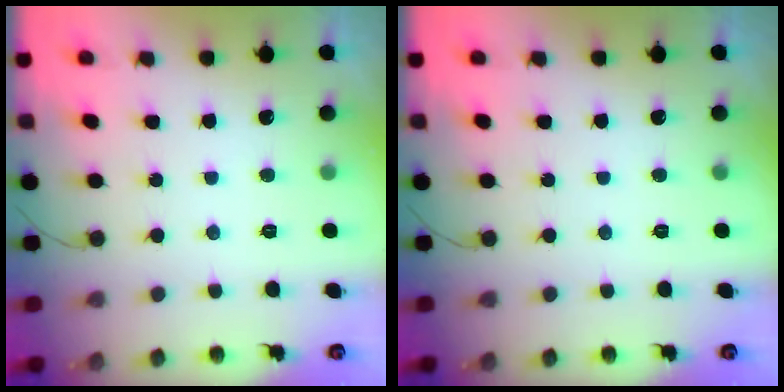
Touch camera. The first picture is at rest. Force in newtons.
{"total": 0.0}